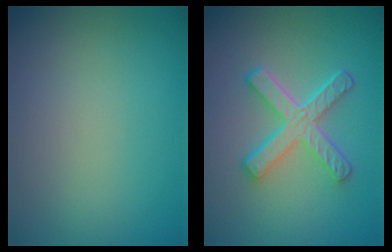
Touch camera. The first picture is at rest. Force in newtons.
{"total": 5.0, "press": 3.7, "slide": 3.3}